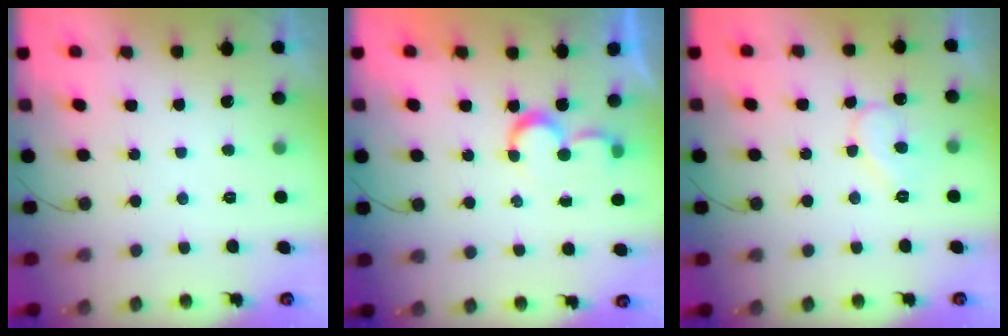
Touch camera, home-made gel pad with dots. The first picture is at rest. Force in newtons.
{"total": 5.5, "press": 5.5, "slide": 0.4}
{"total": 8.6, "press": 8.5, "slide": 0.7}